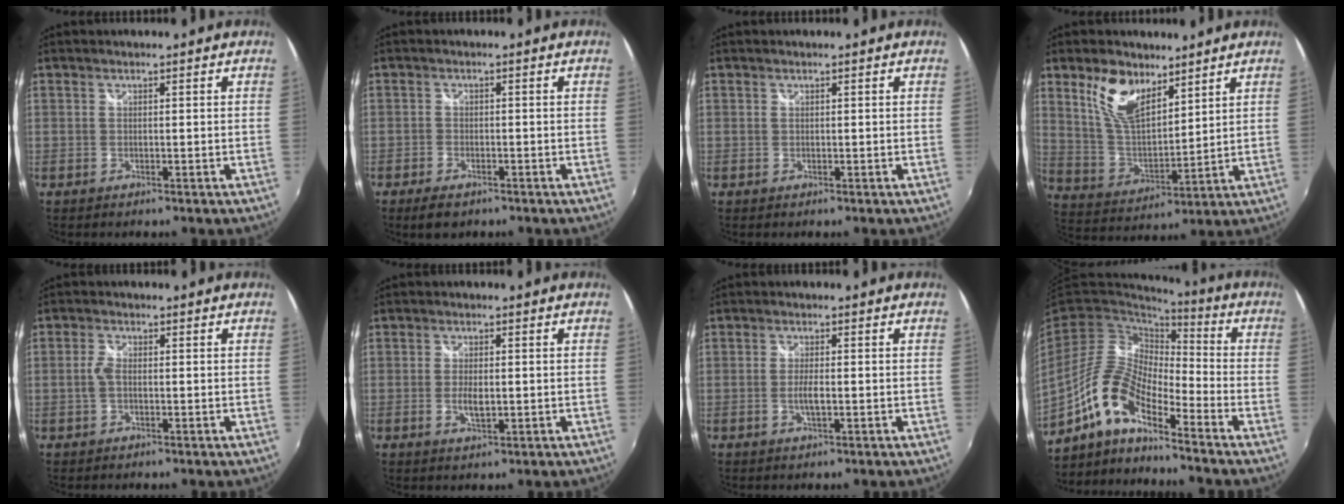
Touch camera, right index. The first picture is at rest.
{"total": 4.1, "force": [-2.9, 2.1, 2.1], "torque": [-0.054, -0.010, -0.049]}
{"total": 0.0}
{"total": 11.8, "force": [7.2, 5.7, 7.5], "torque": [-0.149, 0.008, 0.146]}
{"total": 2.7, "force": [-0.3, 1.4, 2.3], "torque": [-0.052, 0.003, -0.007]}
{"total": 3.6, "force": [-0.6, 1.6, 3.2], "torque": [-0.061, -0.005, -0.008]}
{"total": 2.8, "force": [-0.6, 0.5, 2.7], "torque": [-0.052, -0.003, -0.011]}
{"total": 11.5, "force": [-7.4, 3.7, 7.9], "torque": [-0.157, 0.010, -0.155]}